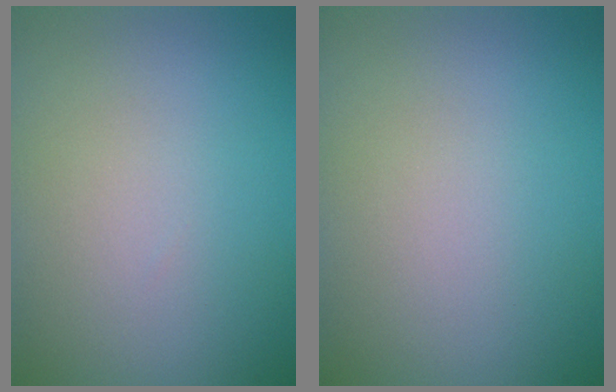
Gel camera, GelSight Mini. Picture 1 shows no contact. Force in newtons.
{"total": 0.0}